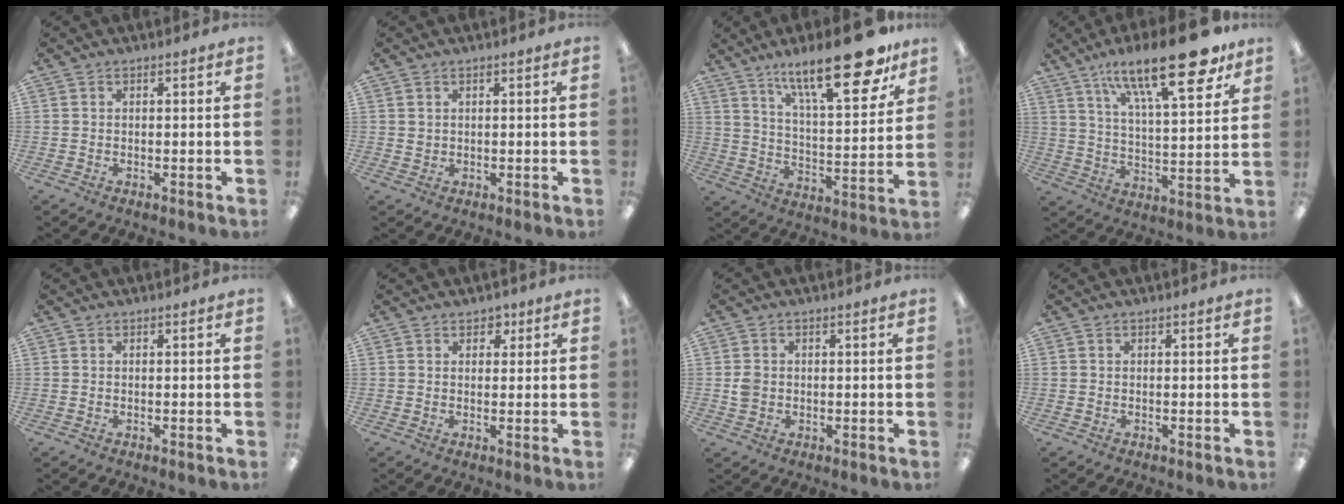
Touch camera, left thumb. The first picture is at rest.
{"total": 1.0, "force": [0.8, 0.6, 0.2], "torque": [-0.006, 0.001, 0.014]}
{"total": 23.4, "force": [15.9, 7.2, 15.6], "torque": [-0.224, -0.102, 0.256]}
{"total": 22.8, "force": [14.2, 7.5, 16.2], "torque": [-0.243, -0.074, 0.227]}
{"total": 0.0}
{"total": 2.7, "force": [1.8, 1.8, 1.0], "torque": [-0.008, -0.004, 0.029]}
{"total": 2.5, "force": [0.1, 2.3, 1.2], "torque": [-0.015, 0.001, 0.000]}
{"total": 0.0}